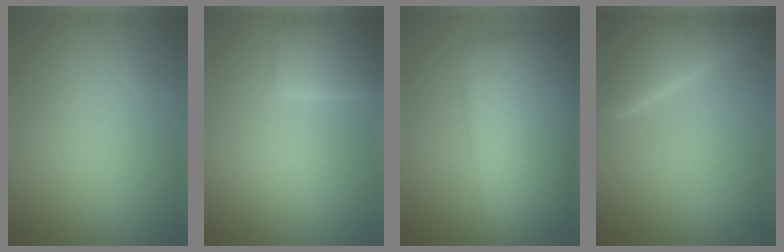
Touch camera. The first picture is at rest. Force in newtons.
{"total": 3.6, "press": 3.6, "slide": 0.4}
{"total": 9.0, "press": 9.0, "slide": 0.4}
{"total": 8.0, "press": 8.0, "slide": 0.7}